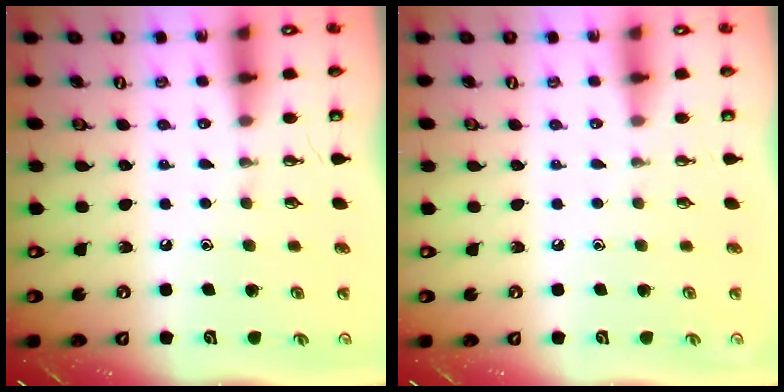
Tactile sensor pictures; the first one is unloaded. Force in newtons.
{"total": 0.0}